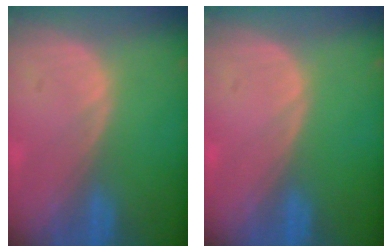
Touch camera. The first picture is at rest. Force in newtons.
{"total": 0.0}